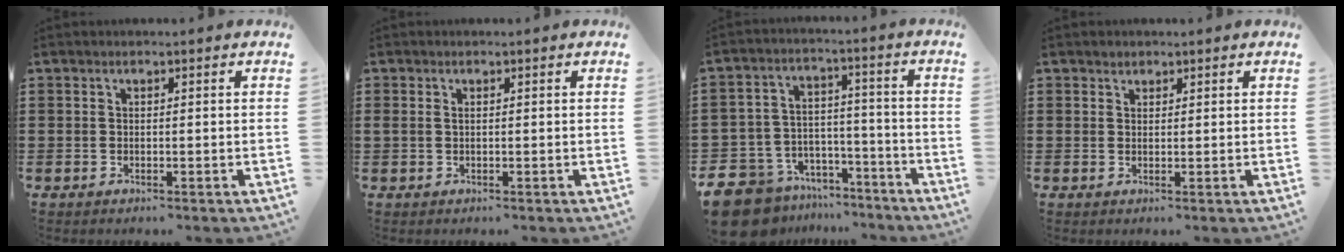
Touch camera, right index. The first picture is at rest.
{"total": 0.6, "force": [0.2, 0.3, 0.5], "torque": [-0.011, 0.002, 0.002]}
{"total": 9.8, "force": [-8.8, 4.1, 1.7], "torque": [-0.064, 0.025, -0.172]}
{"total": 1.1, "force": [1.0, 0.5, 0.0], "torque": [-0.003, -0.002, 0.020]}